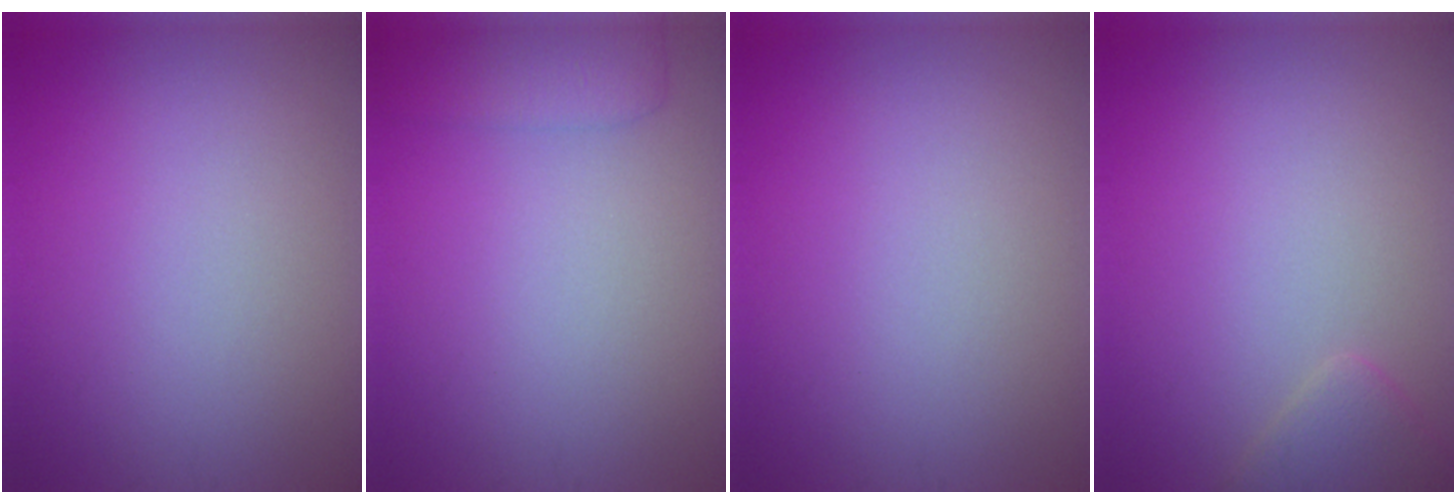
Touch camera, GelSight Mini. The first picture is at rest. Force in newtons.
{"total": 2.8, "press": 2.8, "slide": 0.1}
{"total": 0.0}
{"total": 1.9, "press": 1.9, "slide": 0.1}